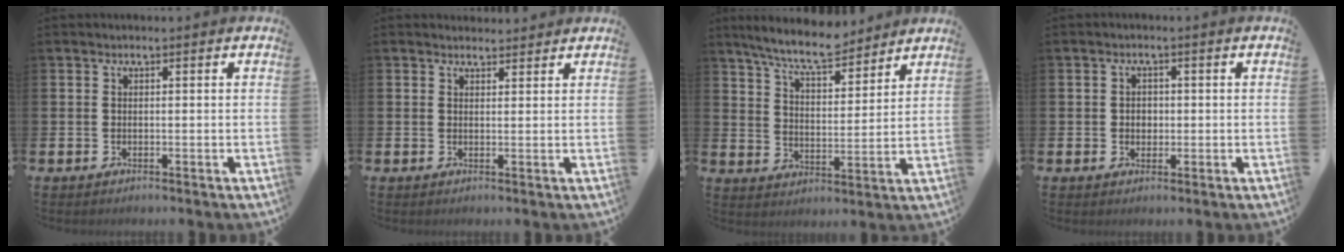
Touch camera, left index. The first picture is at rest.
{"total": 1.9, "force": [1.8, 0.5, -0.1], "torque": [0.009, -0.005, 0.031]}
{"total": 8.6, "force": [7.9, 1.3, 3.1], "torque": [-0.083, -0.035, 0.142]}
{"total": 1.8, "force": [0.2, 1.6, 0.8], "torque": [-0.001, 0.004, -0.003]}